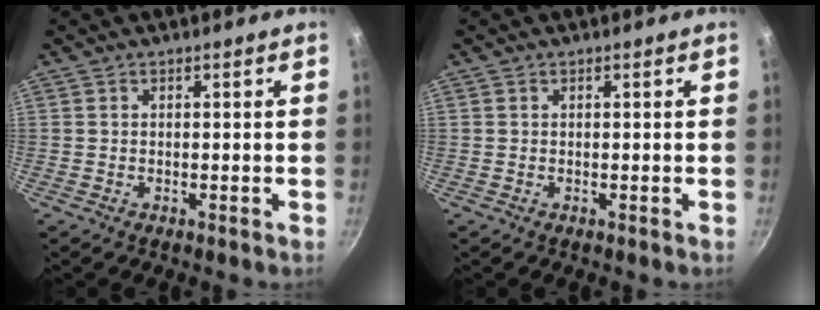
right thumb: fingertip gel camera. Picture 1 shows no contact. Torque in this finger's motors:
{"motor_torque": [-0.22, 0.29, -0.52, 0.02, 0.00]}